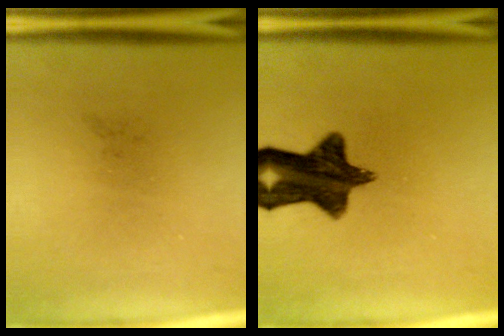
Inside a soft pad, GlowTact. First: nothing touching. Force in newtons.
{"total": 11.8}